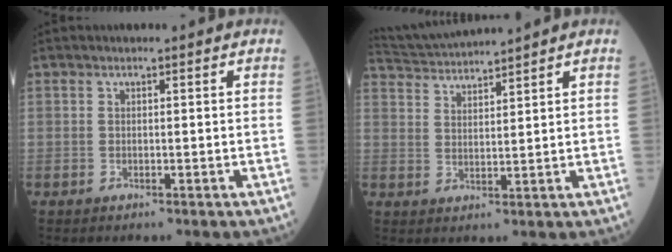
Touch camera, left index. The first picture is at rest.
{"total": 6.9, "force": [6.7, -1.5, 1.2], "torque": [-0.034, 0.013, 0.127]}